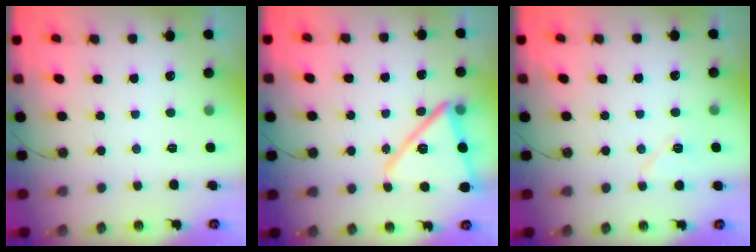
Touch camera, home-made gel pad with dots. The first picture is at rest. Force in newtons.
{"total": 16.0, "press": 15.9, "slide": 1.2}
{"total": 6.9, "press": 6.8, "slide": 1.3}